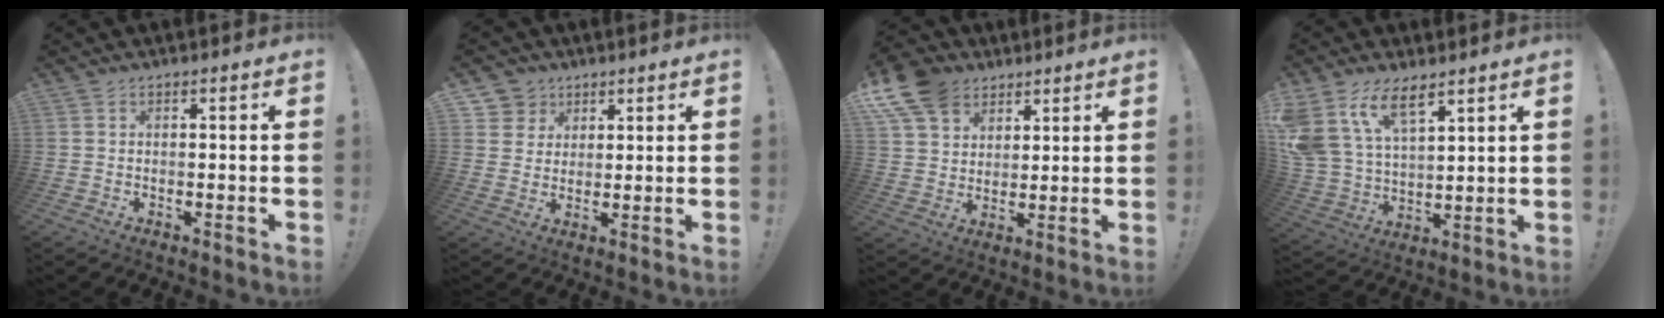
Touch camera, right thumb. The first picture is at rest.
{"total": 6.0, "force": [3.0, 5.2, 0.3], "torque": [0.001, -0.026, 0.059]}
{"total": 12.5, "force": [7.5, 8.8, 4.9], "torque": [-0.092, -0.045, 0.148]}
{"total": 14.2, "force": [9.3, 7.1, 8.0], "torque": [-0.185, -0.053, 0.176]}